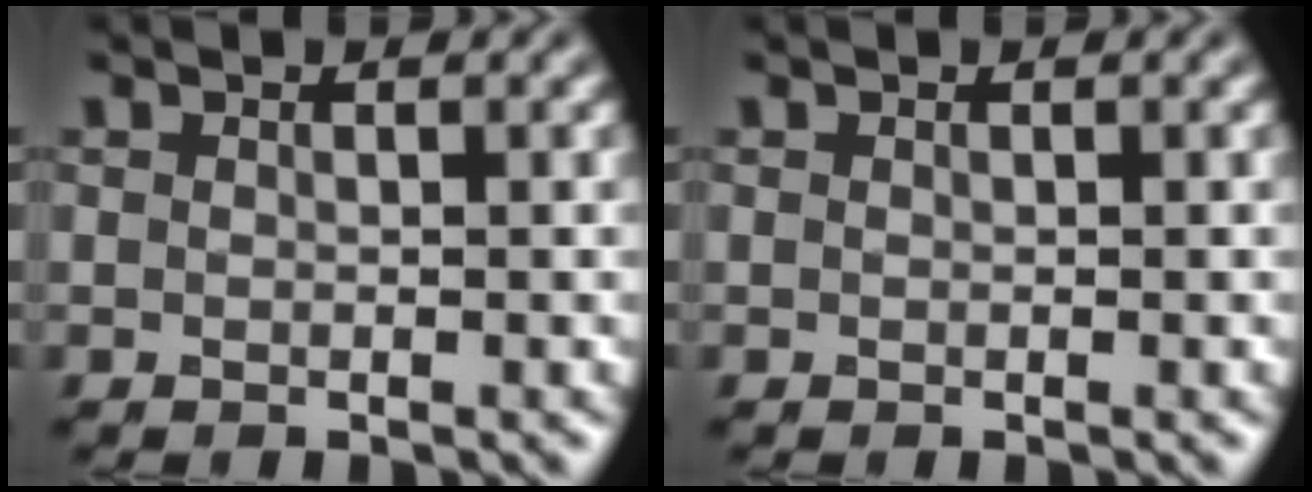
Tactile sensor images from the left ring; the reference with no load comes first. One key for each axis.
{"total": 0.0}